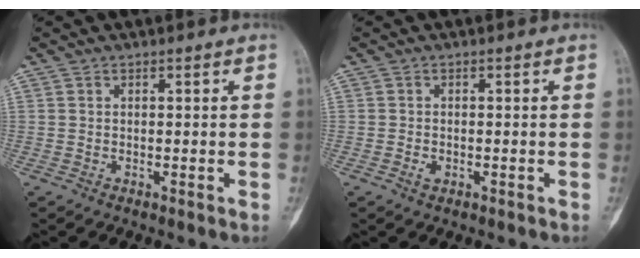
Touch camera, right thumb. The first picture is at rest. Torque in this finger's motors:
{"motor_torque": [-0.24, 0.24, 0.02, 0.24, 0.01]}